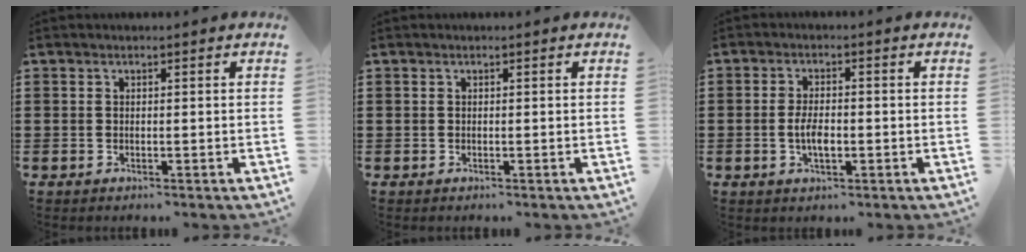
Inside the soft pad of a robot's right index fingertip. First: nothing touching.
{"total": 0.0}
{"total": 4.0, "force": [-0.7, 1.6, 3.6], "torque": [-0.072, 0.001, -0.015]}